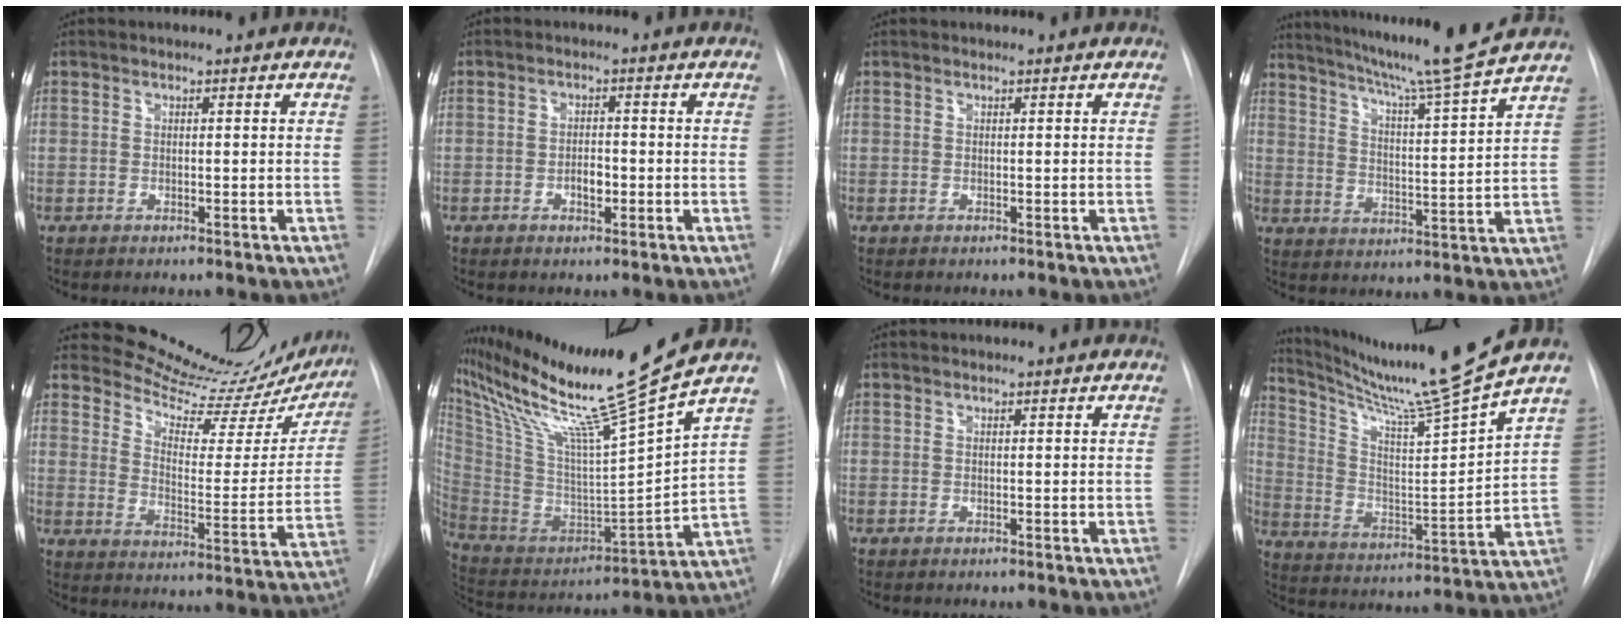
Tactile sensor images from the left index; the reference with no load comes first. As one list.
[{"total": 2.2, "force": [-0.8, 1.1, 1.8], "torque": [-0.027, 0.004, -0.012]}, {"total": 0.0}, {"total": 20.2, "force": [17.7, -1.7, 9.5], "torque": [-0.162, -0.035, 0.267]}, {"total": 19.5, "force": [18.9, 3.6, 3.2], "torque": [-0.038, -0.081, 0.231]}, {"total": 23.7, "force": [18.6, -3.0, 14.4], "torque": [-0.260, -0.051, 0.325]}, {"total": 0.0}, {"total": 16.5, "force": [14.4, -3.2, 7.2], "torque": [-0.132, -0.052, 0.239]}]